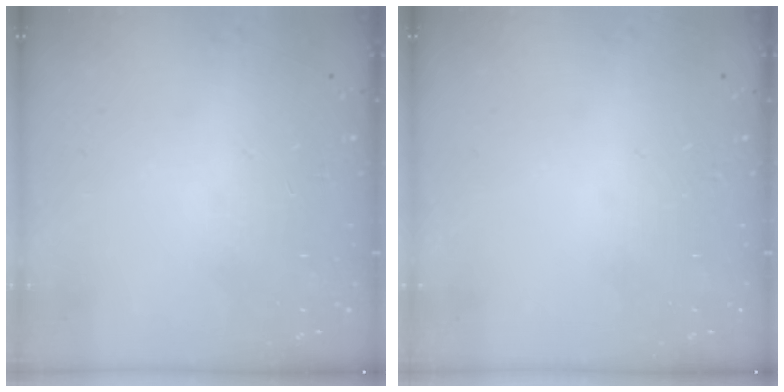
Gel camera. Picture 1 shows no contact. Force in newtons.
{"total": 0.0}